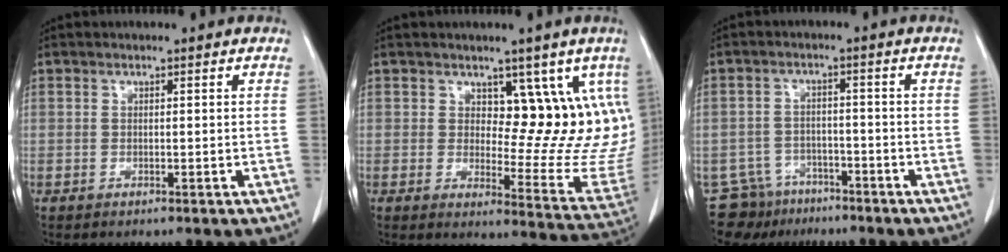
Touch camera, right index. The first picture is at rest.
{"total": 13.0, "force": [6.6, 6.0, 9.5], "torque": [-0.094, -0.018, 0.086]}
{"total": 7.2, "force": [-5.6, 4.5, 0.1], "torque": [0.003, 0.019, -0.088]}